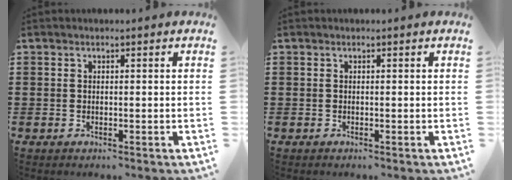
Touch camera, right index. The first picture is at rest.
{"total": 0.0}